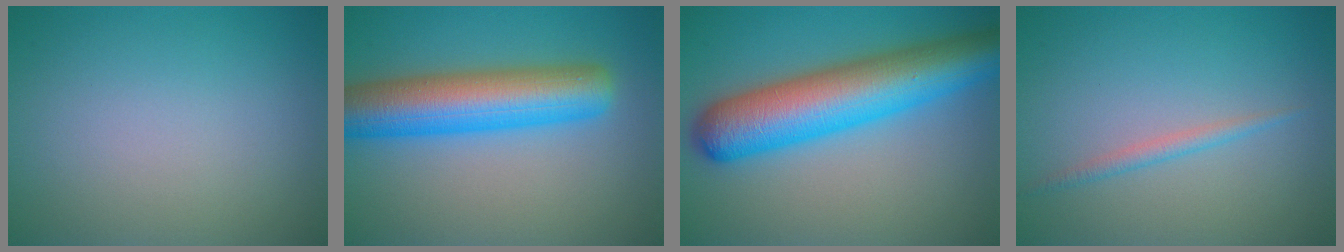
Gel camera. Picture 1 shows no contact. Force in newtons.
{"total": 8.9, "press": 8.9, "slide": 0.2}
{"total": 10.6, "press": 10.6, "slide": 0.3}
{"total": 1.2, "press": 1.2, "slide": 0.1}